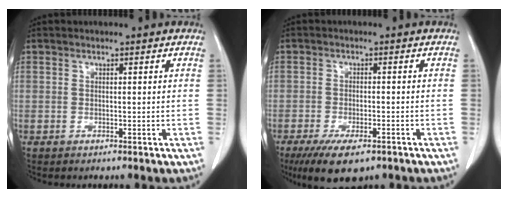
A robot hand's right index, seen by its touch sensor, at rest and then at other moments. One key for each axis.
{"total": 8.2, "fx": -5.5, "fy": 3.1, "fz": 5.3, "tx": -0.082, "ty": -0.011, "tz": -0.088}